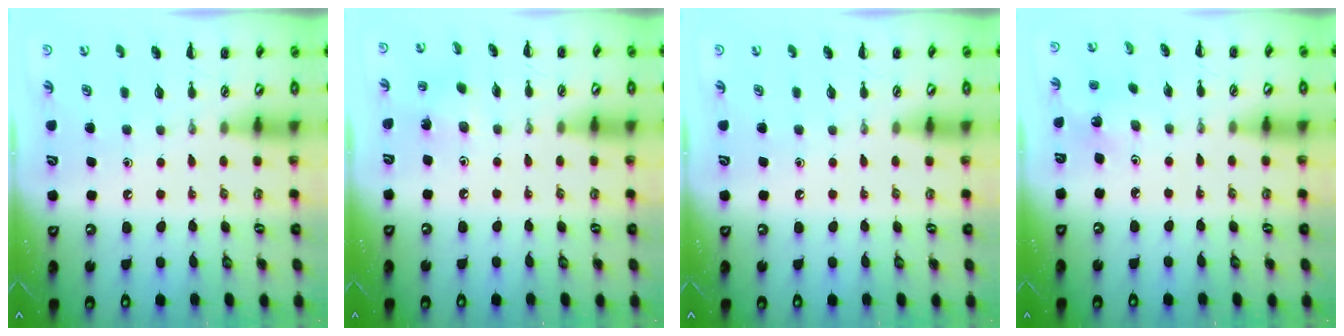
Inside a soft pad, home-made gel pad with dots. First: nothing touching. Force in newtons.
{"total": 2.2, "press": 2.0, "slide": 0.7}
{"total": 0.0}
{"total": 2.0, "press": 1.9, "slide": 0.7}